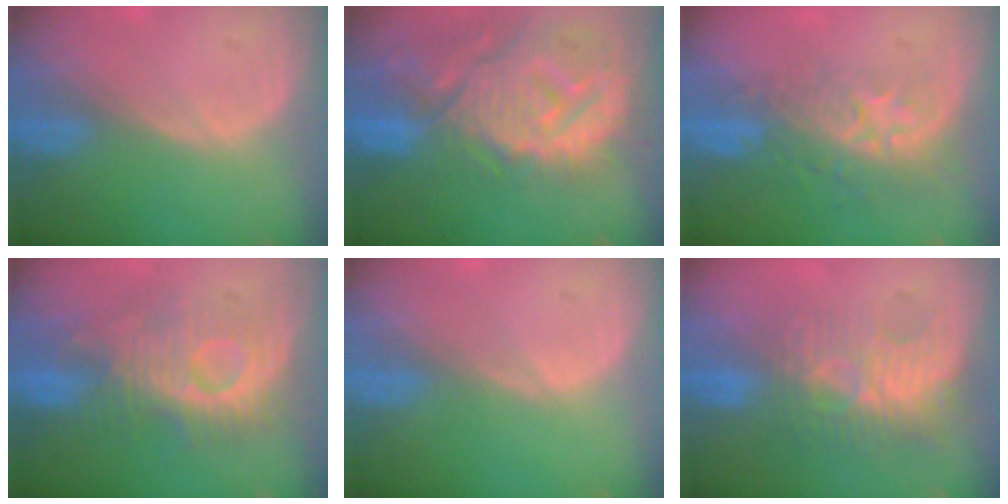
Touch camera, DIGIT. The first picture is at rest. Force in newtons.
{"total": 14.0, "press": 12.1, "slide": 6.9}
{"total": 8.7, "press": 7.2, "slide": 5.0}
{"total": 9.1, "press": 9.1, "slide": 0.3}
{"total": 0.0}
{"total": 8.7, "press": 8.0, "slide": 3.4}